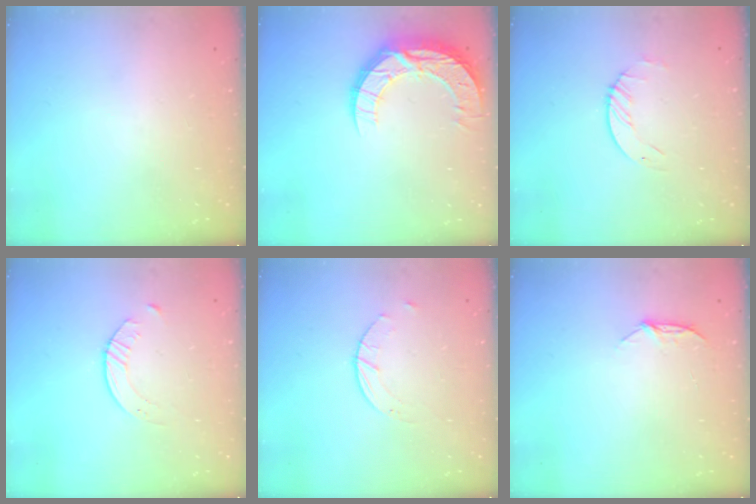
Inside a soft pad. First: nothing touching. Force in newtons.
{"total": 12.9, "press": 12.9, "slide": 1.1}
{"total": 1.7, "press": 1.7, "slide": 0.2}
{"total": 2.1, "press": 2.0, "slide": 0.3}
{"total": 2.0, "press": 2.0, "slide": 0.3}
{"total": 5.9, "press": 5.8, "slide": 0.7}